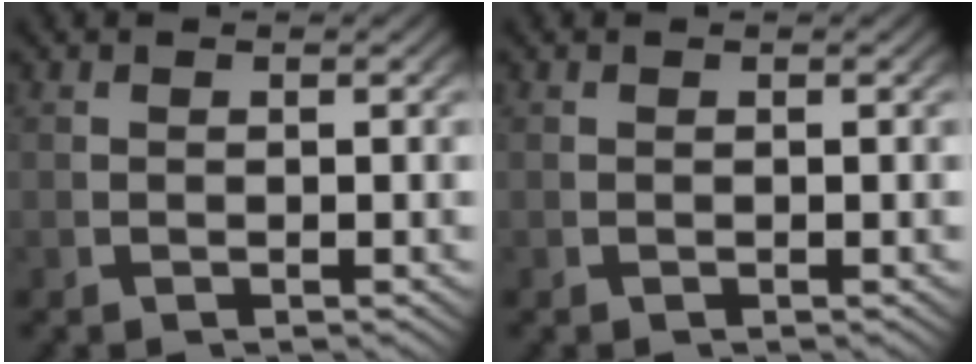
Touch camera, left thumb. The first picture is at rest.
{"total": 0.0}